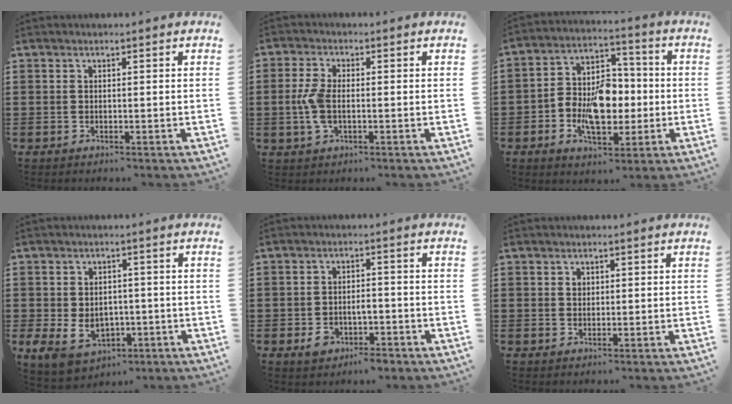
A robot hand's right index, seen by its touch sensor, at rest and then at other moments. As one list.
[{"total": 4.7, "force": [-0.8, 2.2, 4.1], "torque": [-0.102, -0.005, -0.021]}, {"total": 9.6, "force": [-1.9, 6.2, 7.1], "torque": [-0.146, 0.009, -0.037]}, {"total": 5.4, "force": [-1.4, 4.3, 3.0], "torque": [-0.074, 0.001, -0.030]}, {"total": 3.5, "force": [-2.0, 1.9, 2.1], "torque": [-0.038, 0.007, -0.039]}, {"total": 1.0, "force": [0.4, 0.9, 0.4], "torque": [-0.010, 0.004, 0.009]}]